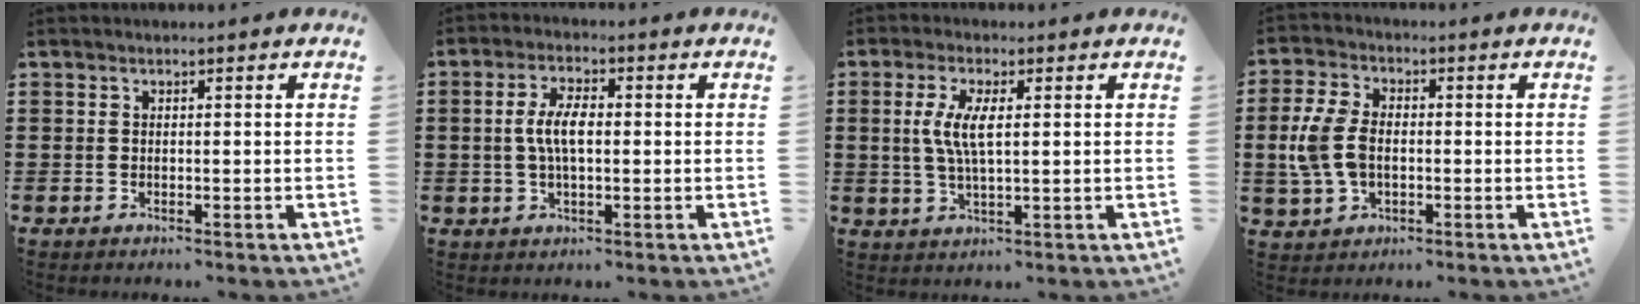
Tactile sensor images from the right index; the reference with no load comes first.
{"total": 5.5, "force": [0.0, 2.2, 5.1], "torque": [-0.110, 0.001, -0.006]}
{"total": 5.5, "force": [0.9, 1.6, 5.2], "torque": [-0.117, 0.000, 0.008]}
{"total": 7.4, "force": [-0.5, 4.8, 5.7], "torque": [-0.155, -0.002, -0.022]}